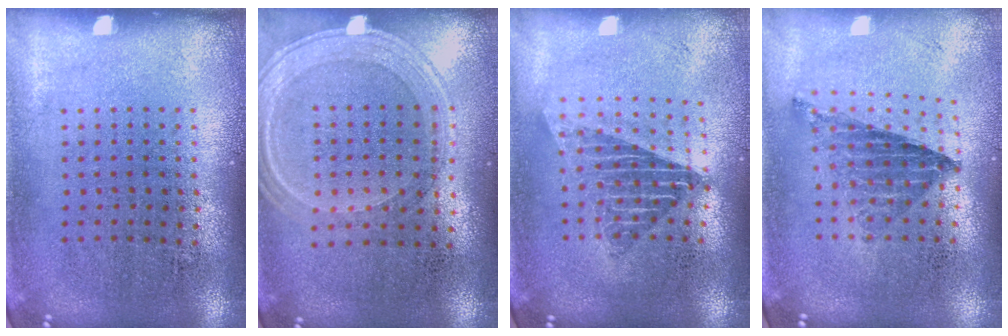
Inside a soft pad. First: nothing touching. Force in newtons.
{"total": 1.2, "press": 1.1, "slide": 0.3}
{"total": 1.6, "press": 1.4, "slide": 0.9}
{"total": 0.7, "press": 0.7, "slide": 0.1}